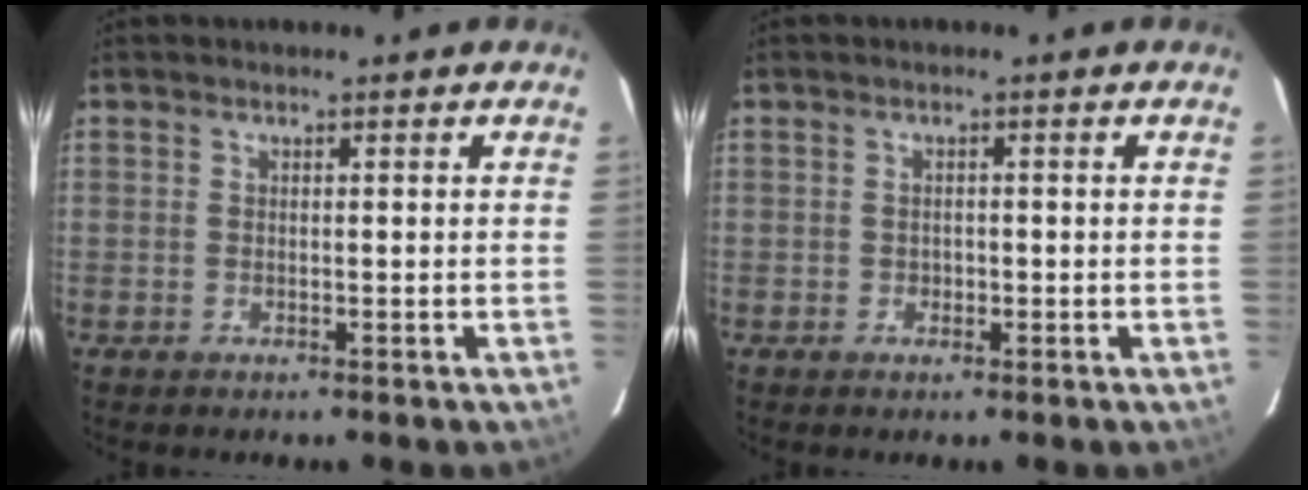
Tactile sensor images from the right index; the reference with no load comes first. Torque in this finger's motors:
{"motor_torque": [-0.17, 0.19, -0.06, -0.01]}